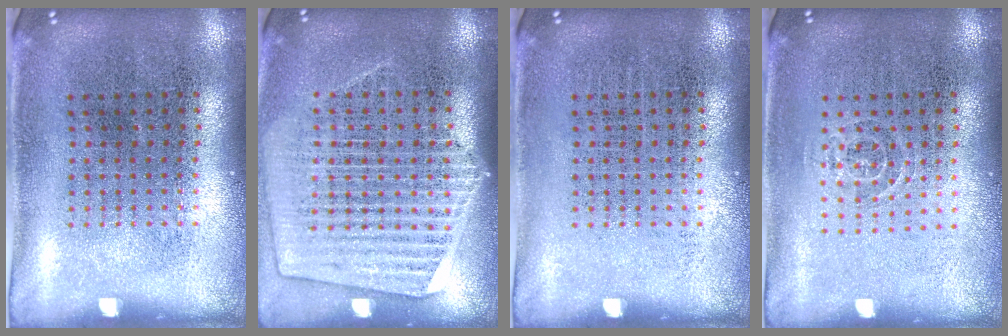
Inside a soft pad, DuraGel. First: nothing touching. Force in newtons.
{"total": 1.6, "press": 1.4, "slide": 0.7}
{"total": 0.0}
{"total": 0.8, "press": 0.5, "slide": 0.6}